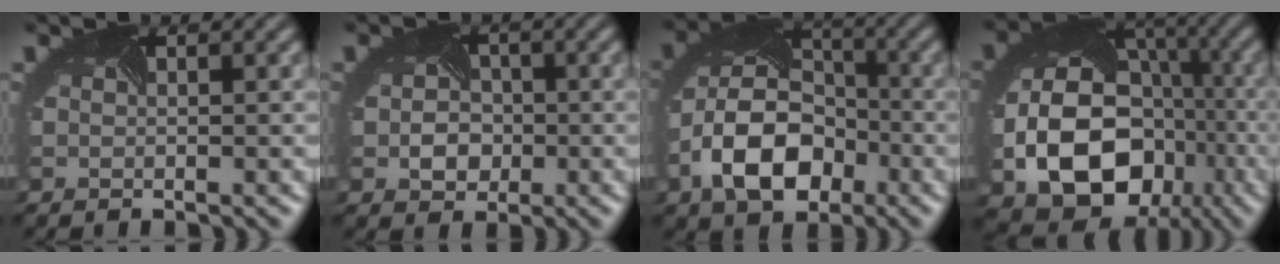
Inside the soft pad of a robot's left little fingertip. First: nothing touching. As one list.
[{"total": 3.3, "force": [-0.5, 2.8, 1.7], "torque": [-0.026, -0.003, -0.011]}, {"total": 8.6, "force": [-3.4, 5.7, 5.5], "torque": [-0.111, -0.008, -0.064]}, {"total": 13.8, "force": [-3.9, 10.6, 8.0], "torque": [-0.154, -0.045, -0.045]}]